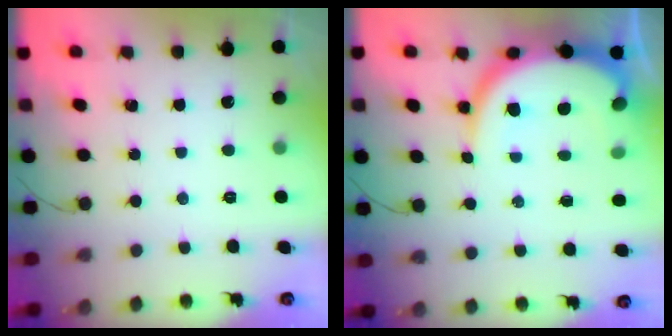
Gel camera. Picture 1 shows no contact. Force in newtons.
{"total": 11.3, "press": 11.3, "slide": 0.6}